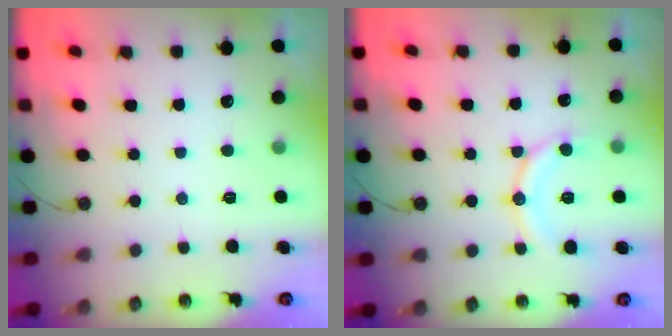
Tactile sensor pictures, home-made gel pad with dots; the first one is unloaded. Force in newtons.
{"total": 12.3, "press": 12.2, "slide": 1.2}